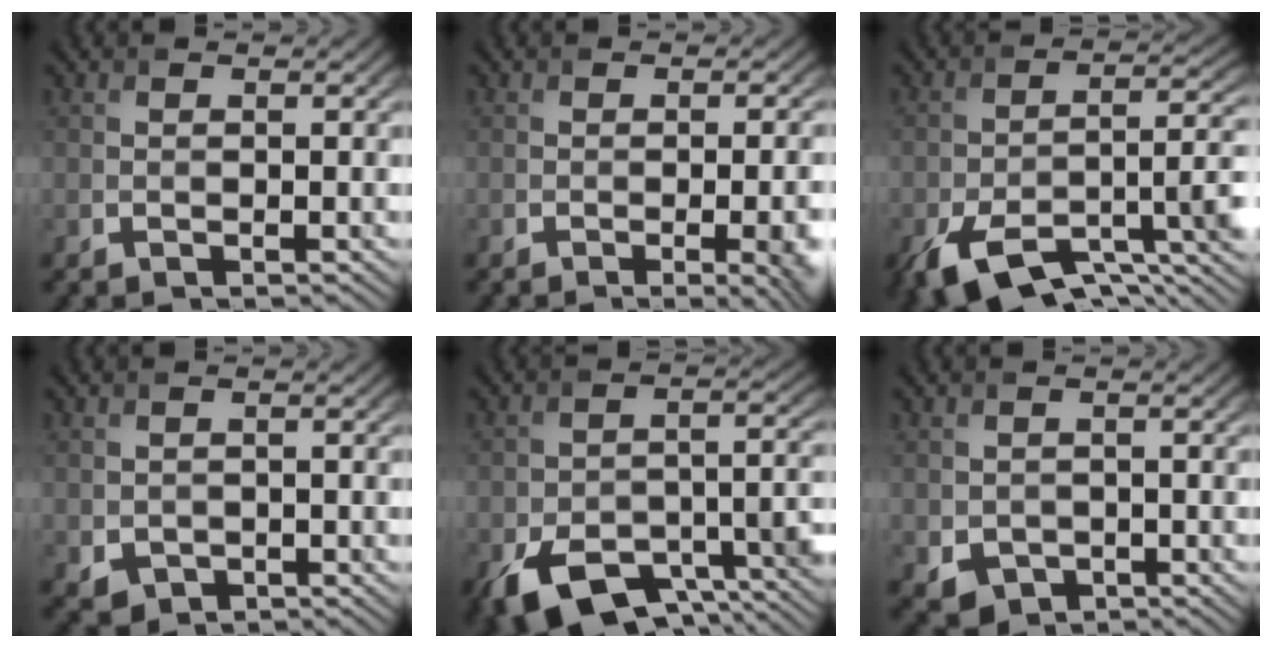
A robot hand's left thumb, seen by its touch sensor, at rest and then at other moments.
{"total": 5.6, "force": [-1.7, 1.7, 5.0], "torque": [-0.058, -0.005, -0.014]}
{"total": 13.1, "force": [-7.9, 5.1, 9.1], "torque": [-0.167, -0.026, -0.128]}
{"total": 1.9, "force": [-0.2, 1.7, 0.7], "torque": [-0.025, -0.014, 0.001]}
{"total": 12.8, "force": [-7.1, 6.8, 8.2], "torque": [-0.148, -0.035, -0.109]}
{"total": 2.6, "force": [-0.6, 2.4, 1.0], "torque": [-0.034, -0.018, -0.007]}